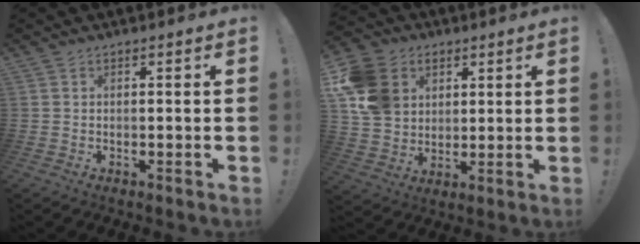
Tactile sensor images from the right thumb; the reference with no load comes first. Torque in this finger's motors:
{"motor_torque": [-0.11, 1.44, 1.37, 0.41, 0.06]}